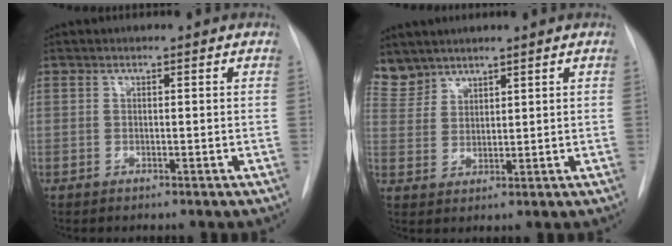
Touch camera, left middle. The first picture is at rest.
{"total": 4.6, "force": [4.3, 1.5, -0.3], "torque": [0.006, 0.003, 0.095]}